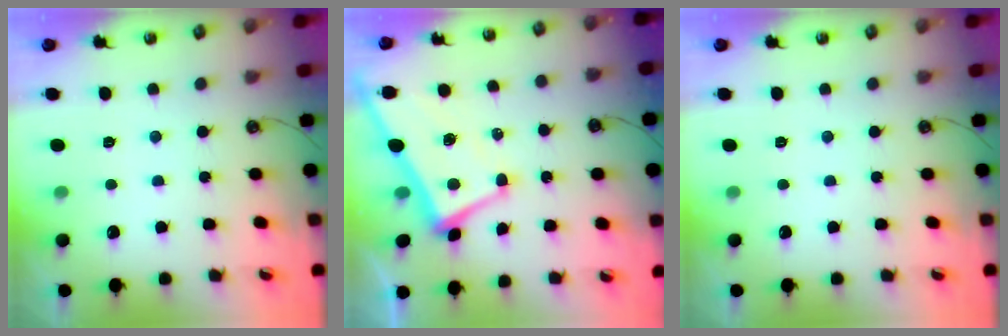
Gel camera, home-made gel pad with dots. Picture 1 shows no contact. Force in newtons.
{"total": 1.0, "press": 0.6, "slide": 0.8}
{"total": 0.0}